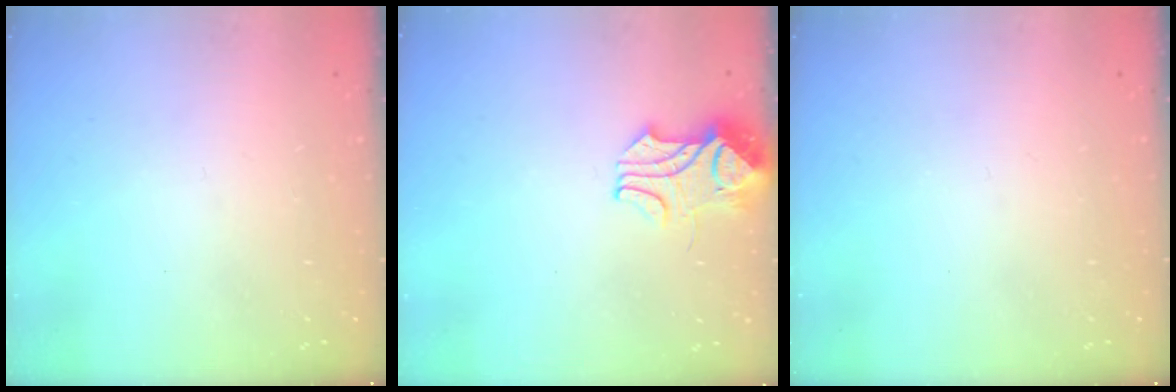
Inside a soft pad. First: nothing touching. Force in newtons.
{"total": 2.5, "press": 2.3, "slide": 0.8}
{"total": 0.0}